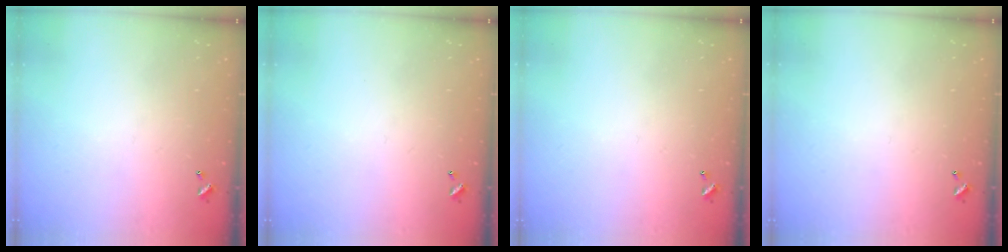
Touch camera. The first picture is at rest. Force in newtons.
{"total": 0.0}
{"total": 0.0}
{"total": 0.0}